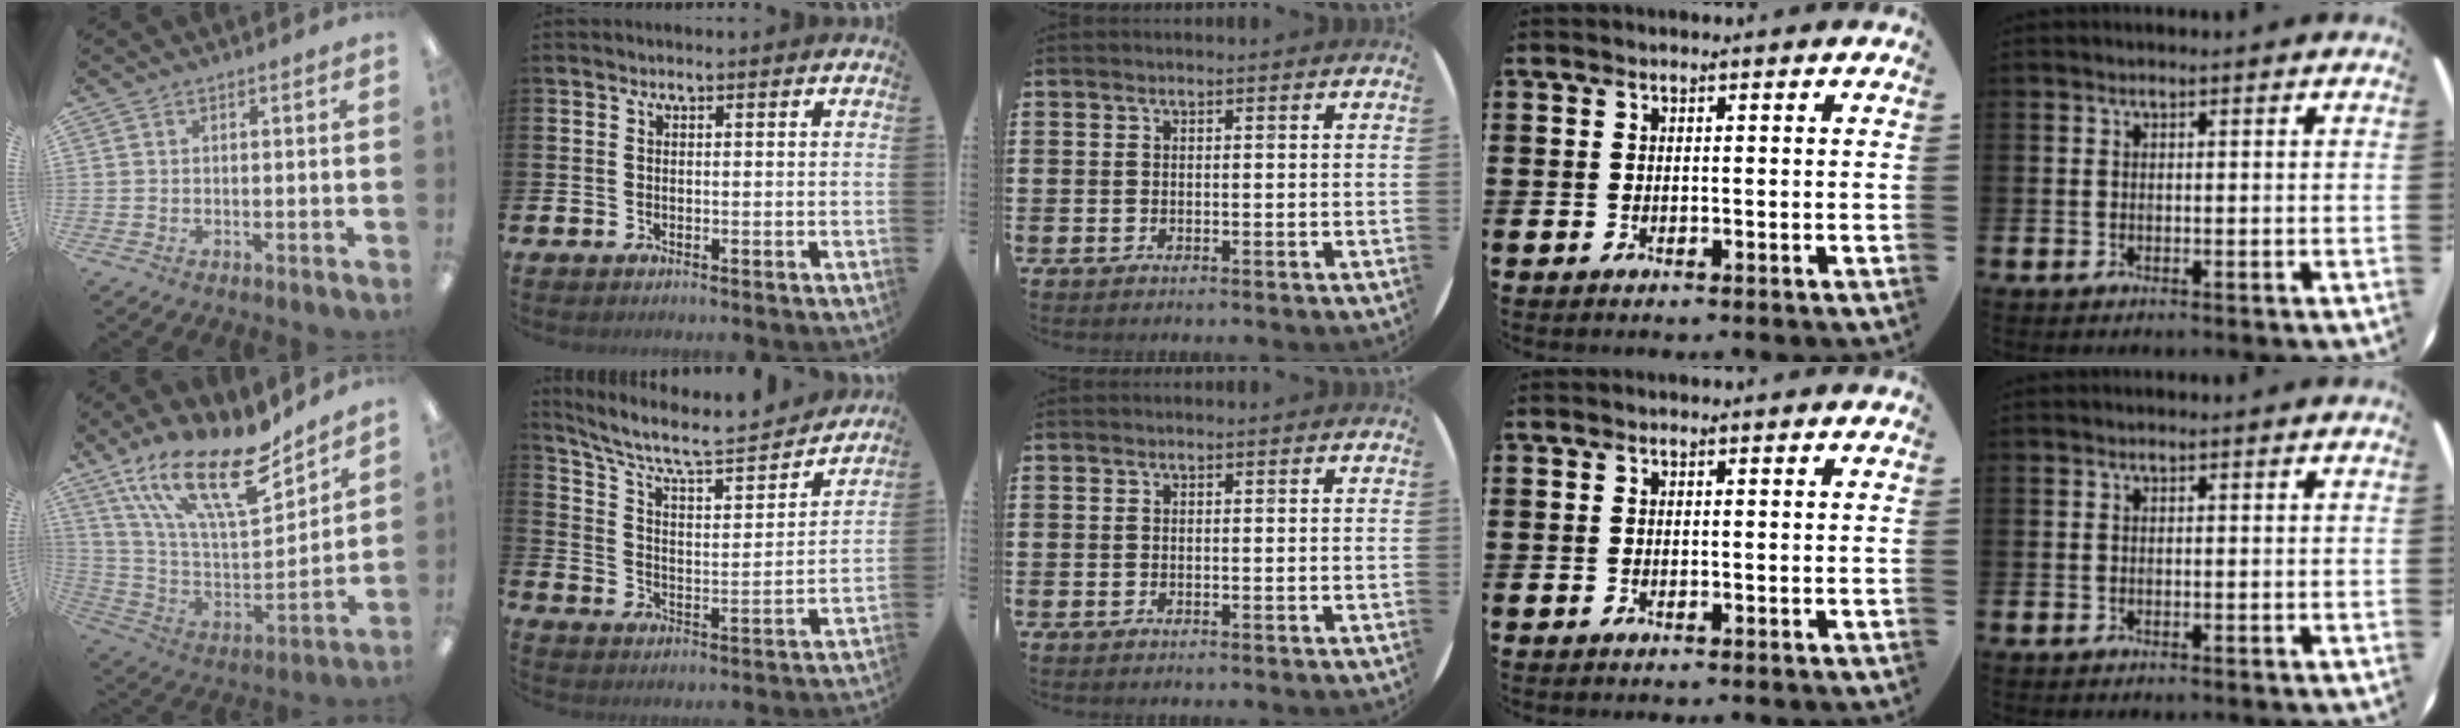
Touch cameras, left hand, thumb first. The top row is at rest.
{"thumb": {"total": 22.8, "force": [15.6, 7.5, 14.8], "torque": [-0.278, -0.100, 0.270]}, "index": {"total": 8.0, "force": [7.0, 1.8, 3.5], "torque": [-0.103, -0.049, 0.115]}}